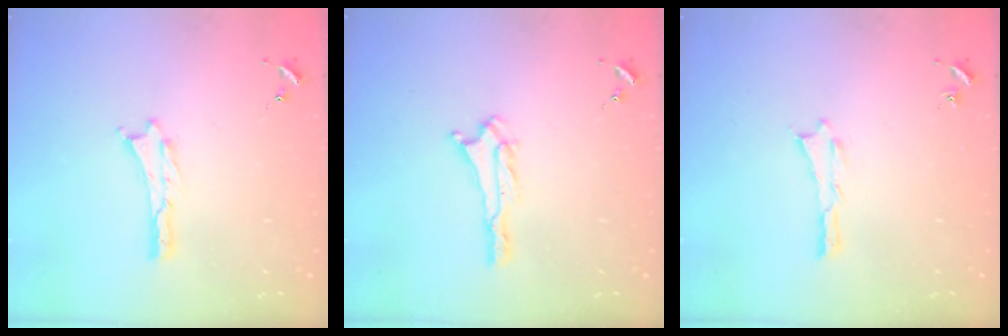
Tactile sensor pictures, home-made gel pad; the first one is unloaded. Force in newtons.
{"total": 1.0, "press": 1.0, "slide": 0.1}
{"total": 0.0}